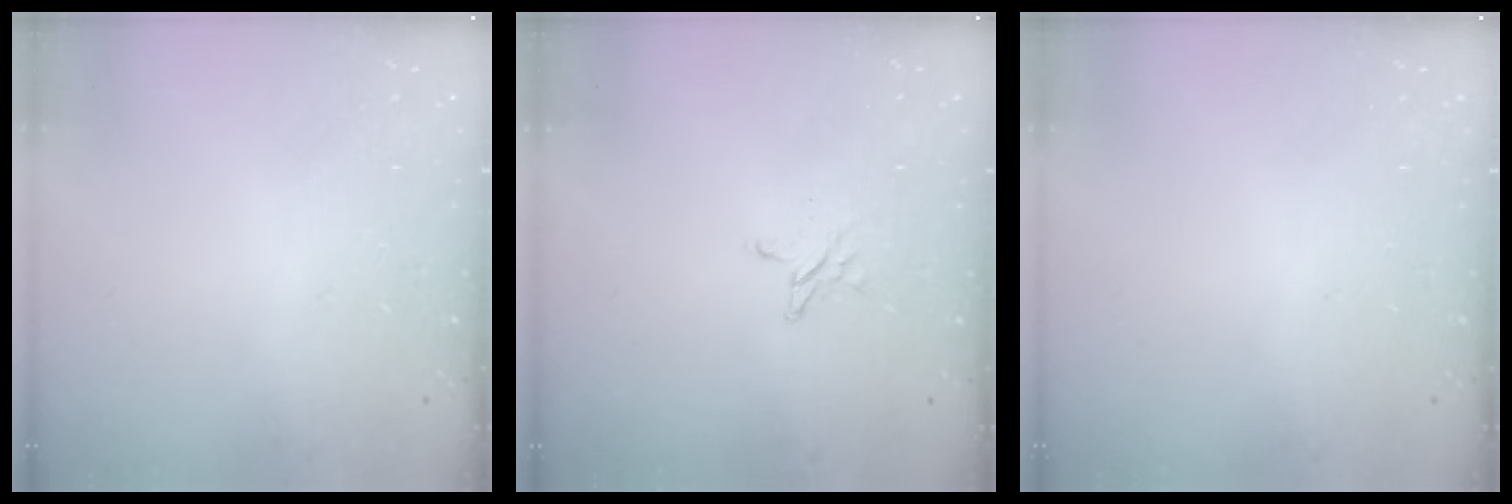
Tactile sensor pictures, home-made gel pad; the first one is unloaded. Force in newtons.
{"total": 3.6, "press": 3.6, "slide": 0.4}
{"total": 0.0}